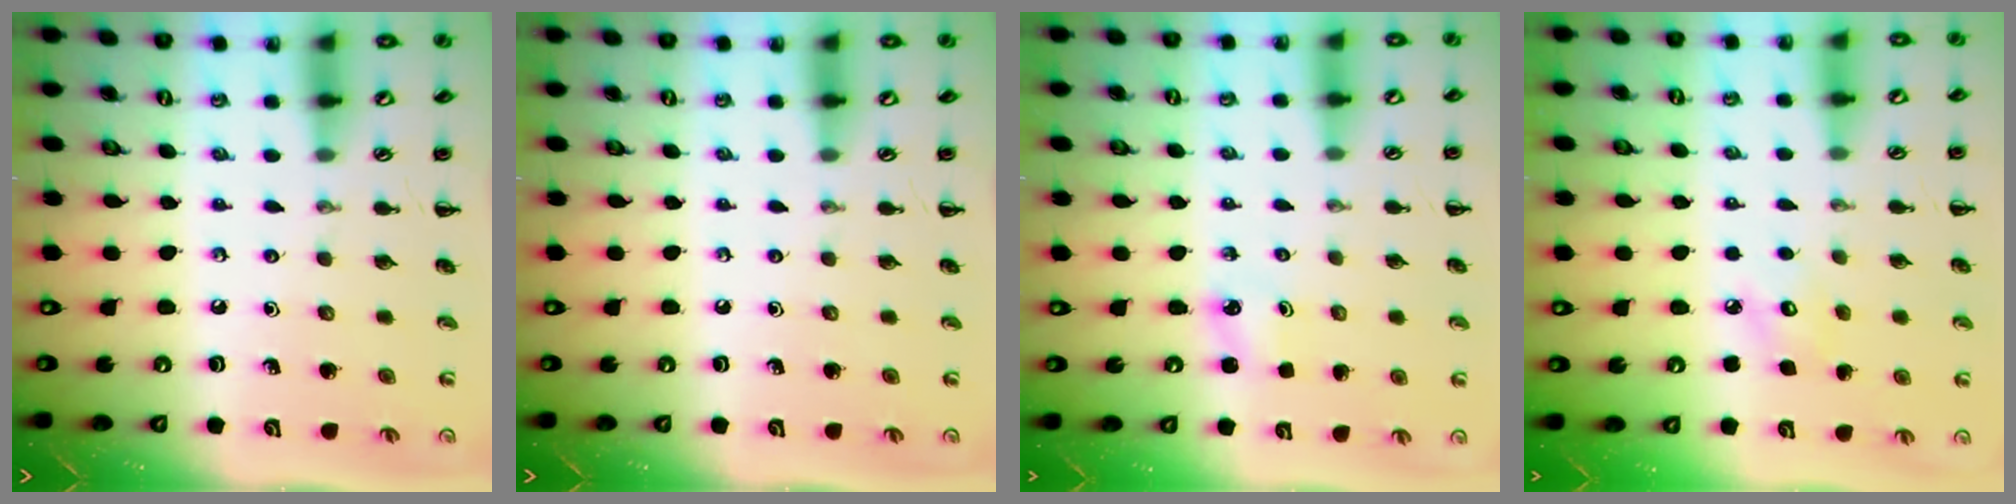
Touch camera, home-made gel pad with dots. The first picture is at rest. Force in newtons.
{"total": 0.0}
{"total": 2.5, "press": 2.4, "slide": 0.8}
{"total": 3.8, "press": 3.7, "slide": 0.9}